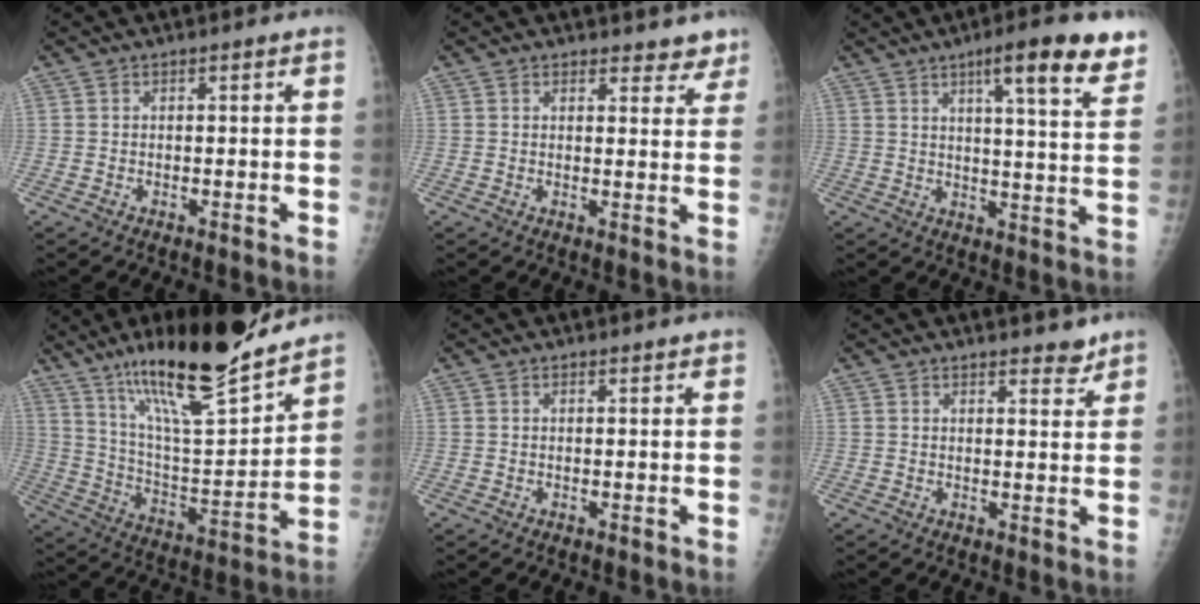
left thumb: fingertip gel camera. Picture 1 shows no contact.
{"total": 5.3, "force": [4.8, 2.1, 0.9], "torque": [0.024, -0.028, 0.045]}
{"total": 13.9, "force": [8.7, 2.2, 10.5], "torque": [-0.123, -0.042, 0.113]}
{"total": 24.2, "force": [18.2, 4.7, 15.3], "torque": [-0.227, -0.088, 0.311]}
{"total": 1.0, "force": [0.9, 0.2, 0.5], "torque": [-0.003, -0.002, 0.012]}
{"total": 4.1, "force": [3.4, 1.2, 1.8], "torque": [-0.008, -0.022, 0.046]}